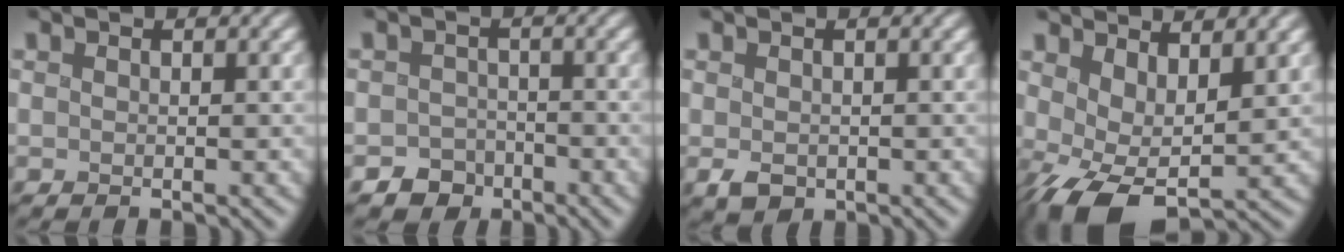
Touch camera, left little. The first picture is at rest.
{"total": 2.7, "force": [-1.9, 1.9, 0.2], "torque": [0.011, -0.002, -0.036]}
{"total": 1.3, "force": [-0.2, 1.1, 0.8], "torque": [-0.013, -0.002, -0.001]}
{"total": 6.2, "force": [-0.6, 3.3, 5.2], "torque": [-0.104, -0.014, -0.008]}